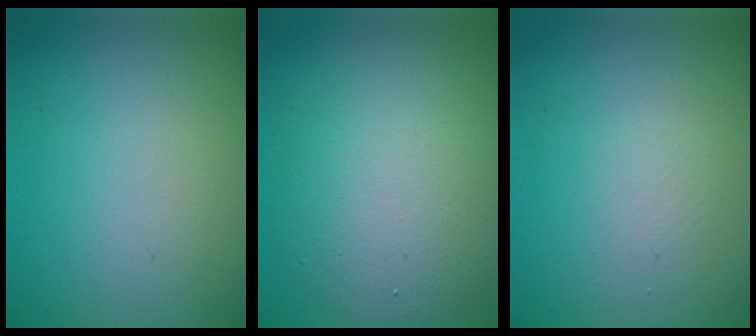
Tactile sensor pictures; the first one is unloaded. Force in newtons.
{"total": 8.0, "press": 7.9, "slide": 0.7}
{"total": 0.6, "press": 0.6, "slide": 0.0}